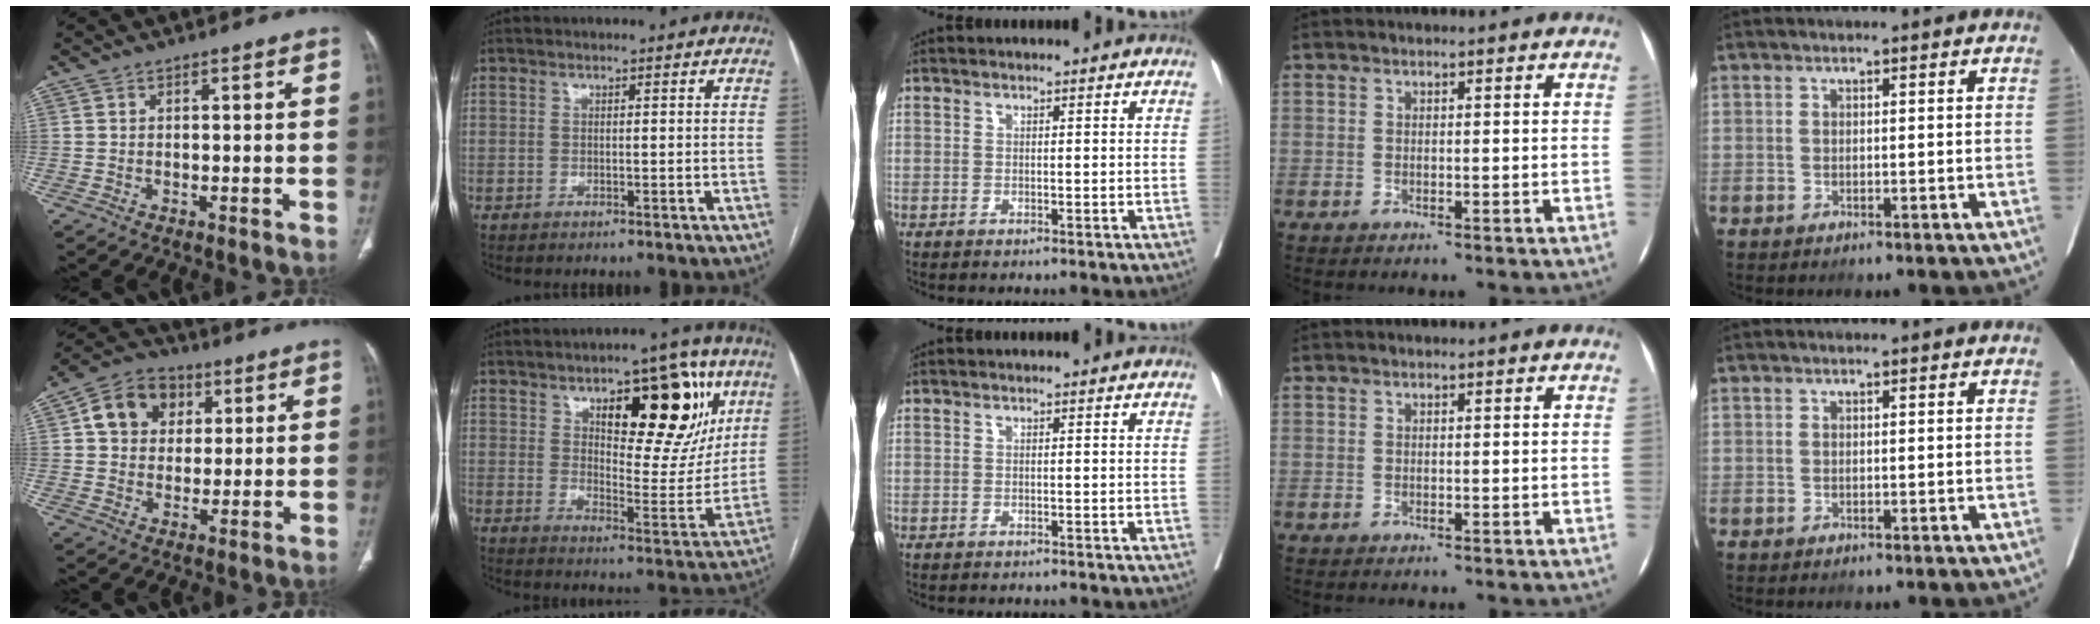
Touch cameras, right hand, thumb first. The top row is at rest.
{"thumb": {"total": 10.9, "force": [3.3, 8.8, 5.4], "torque": [-0.063, -0.001, 0.048]}, "index": {"total": 17.9, "force": [8.2, 7.2, 14.2], "torque": [-0.173, 0.011, 0.122]}, "middle": {"total": 3.8, "force": [-3.6, 0.5, 1.0], "torque": [-0.005, -0.007, -0.046]}}